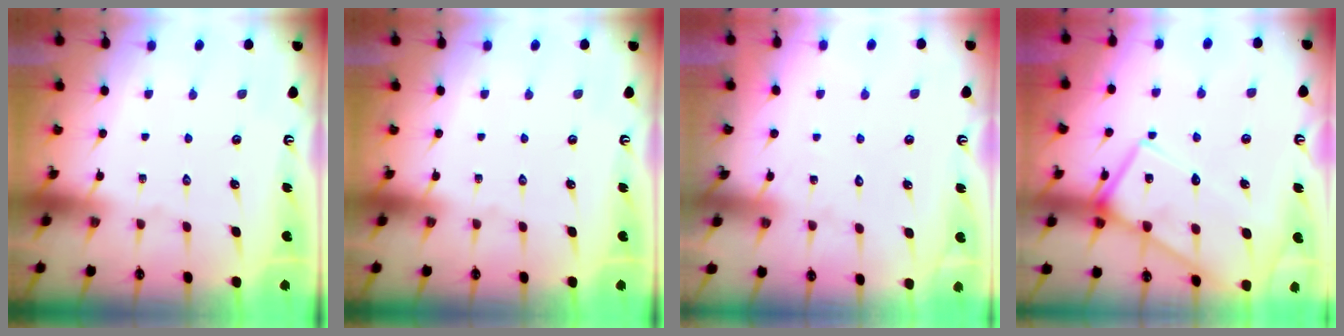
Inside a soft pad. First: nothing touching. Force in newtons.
{"total": 0.0}
{"total": 5.7, "press": 5.7, "slide": 0.6}
{"total": 13.1, "press": 13.1, "slide": 1.3}